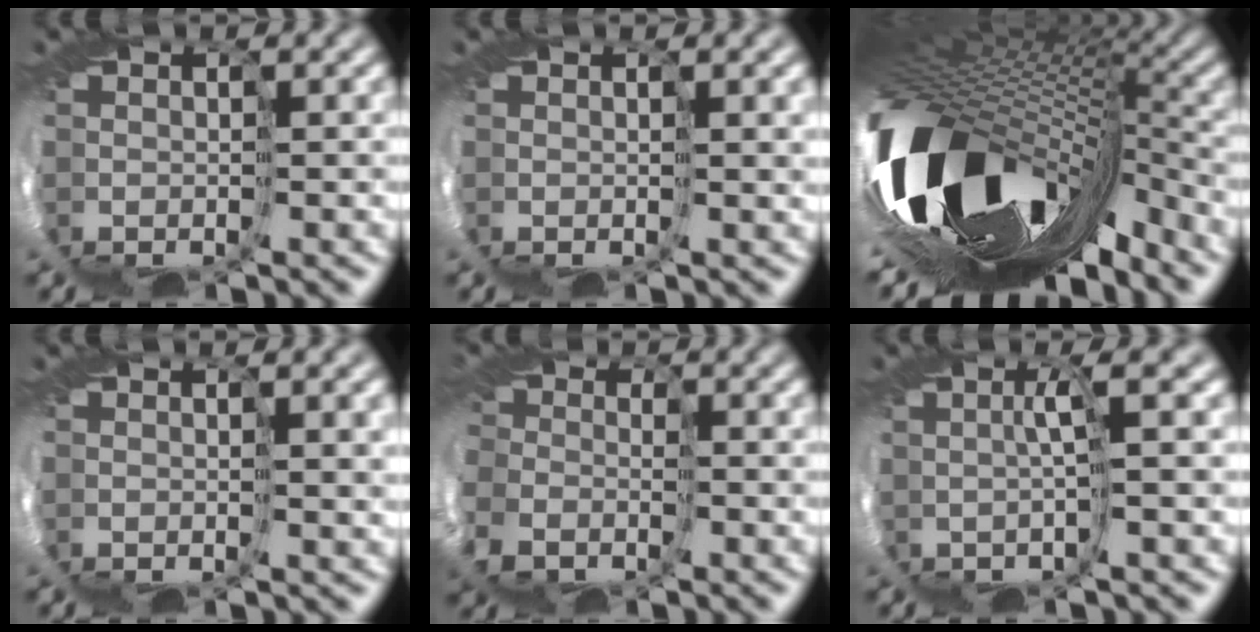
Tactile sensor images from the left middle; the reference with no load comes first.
{"total": 2.9, "force": [1.1, 0.8, 2.6], "torque": [-0.044, 0.005, 0.015]}
{"total": 13.7, "force": [-4.0, 6.8, 11.2], "torque": [-0.229, -0.060, -0.048]}
{"total": 3.7, "force": [1.3, 1.1, 3.2], "torque": [-0.057, 0.006, 0.020]}
{"total": 7.1, "force": [-4.1, 5.2, 2.5], "torque": [-0.079, -0.030, -0.060]}
{"total": 2.6, "force": [1.5, -0.5, 2.0], "torque": [-0.036, 0.007, 0.009]}